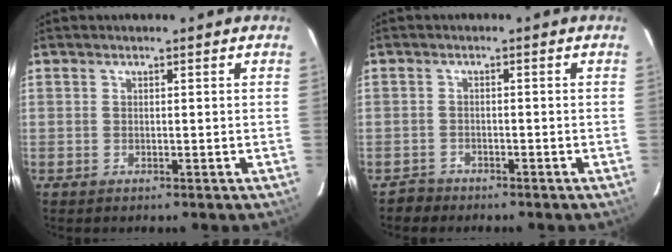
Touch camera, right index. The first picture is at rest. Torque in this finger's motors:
{"motor_torque": [-0.35, -0.09, -1.05, -0.21]}